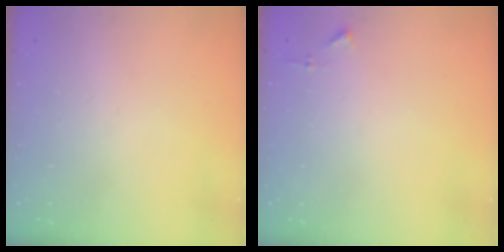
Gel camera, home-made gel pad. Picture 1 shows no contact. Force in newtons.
{"total": 3.7, "press": 3.7, "slide": 0.5}